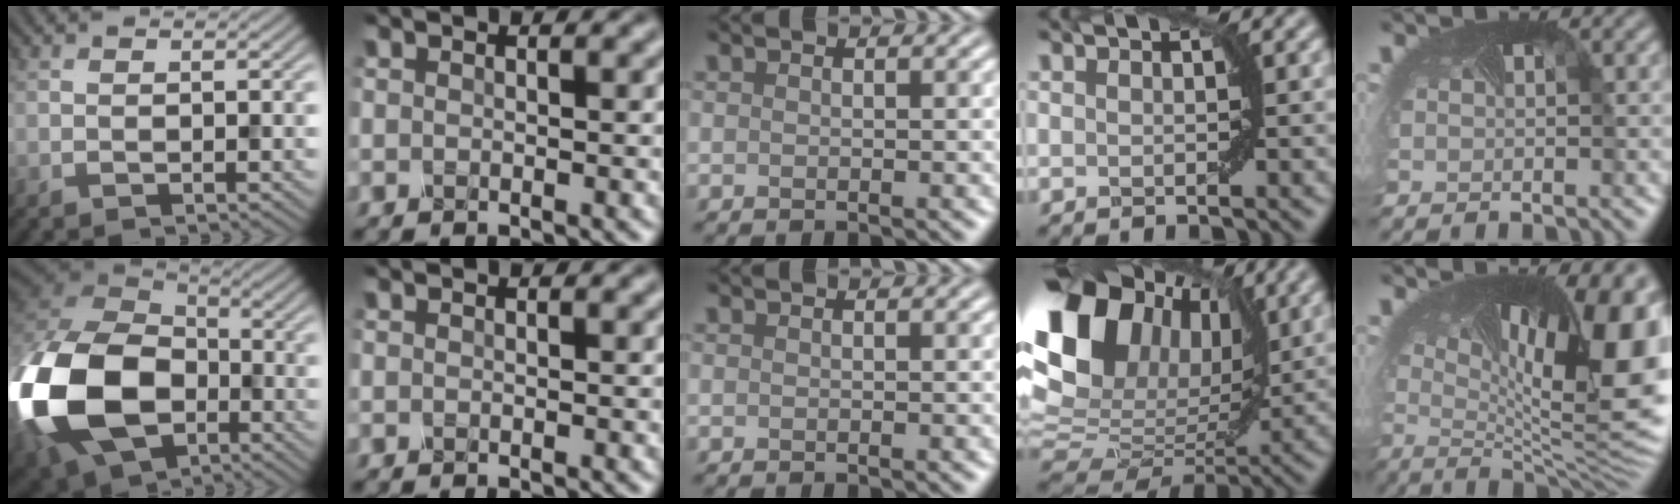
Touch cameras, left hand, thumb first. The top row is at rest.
{"thumb": {"total": 21.5, "force": [-6.1, 14.9, 14.2], "torque": [-0.369, -0.036, -0.123]}, "ring": {"total": 13.9, "force": [5.3, 9.5, 8.7], "torque": [-0.183, 0.025, 0.096]}, "little": {"total": 18.1, "force": [2.6, 7.1, 16.5], "torque": [-0.235, -0.016, 0.050]}}